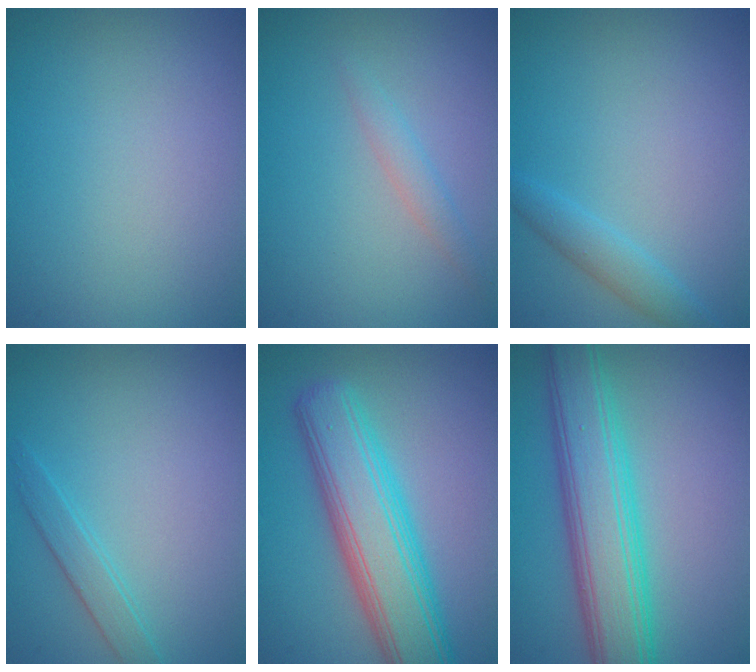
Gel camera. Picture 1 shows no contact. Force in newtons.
{"total": 2.0, "press": 2.0, "slide": 0.2}
{"total": 1.8, "press": 1.8, "slide": 0.1}
{"total": 1.6, "press": 1.6, "slide": 0.0}
{"total": 8.3, "press": 8.3, "slide": 0.3}
{"total": 7.7, "press": 7.7, "slide": 0.2}